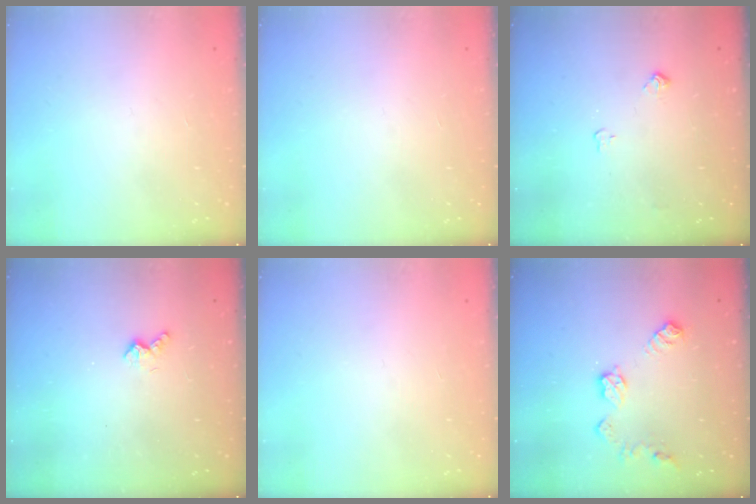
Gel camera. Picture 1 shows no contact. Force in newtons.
{"total": 0.0}
{"total": 4.2, "press": 4.2, "slide": 0.7}
{"total": 2.6, "press": 2.6, "slide": 0.6}
{"total": 0.0}
{"total": 9.6, "press": 9.6, "slide": 0.6}